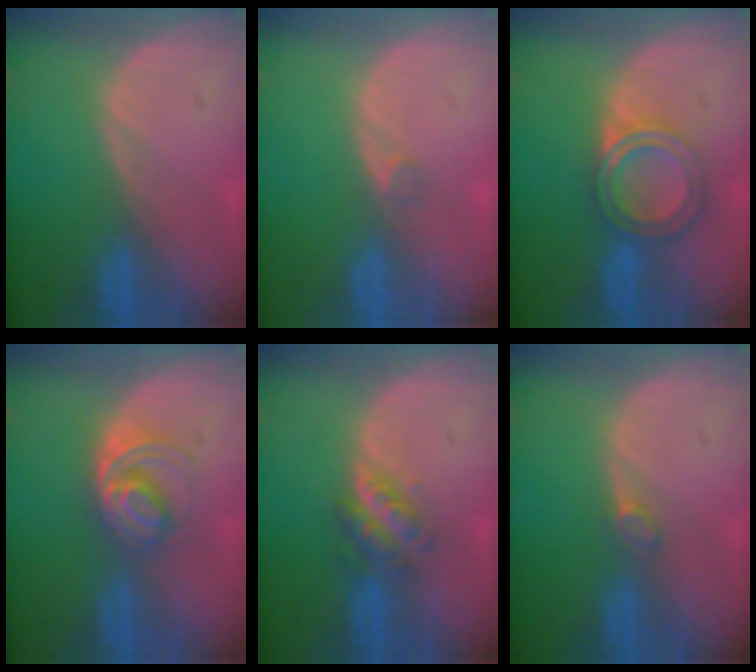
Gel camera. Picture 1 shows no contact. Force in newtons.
{"total": 0.9, "press": 0.8, "slide": 0.5}
{"total": 5.9, "press": 5.4, "slide": 2.3}
{"total": 5.4, "press": 5.0, "slide": 2.1}
{"total": 4.7, "press": 4.3, "slide": 2.0}
{"total": 1.2, "press": 1.1, "slide": 0.2}